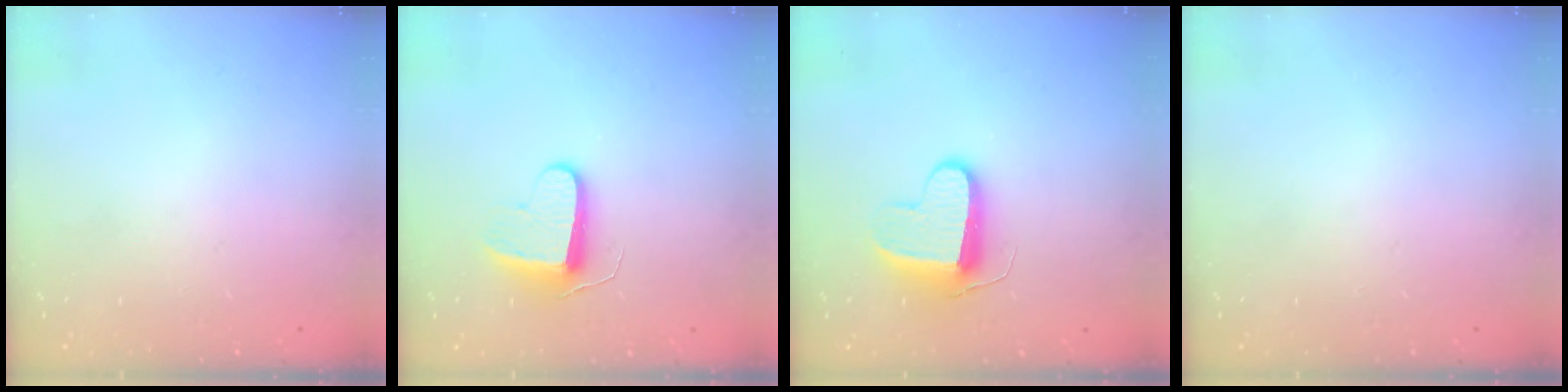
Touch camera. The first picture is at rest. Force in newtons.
{"total": 8.9, "press": 8.9, "slide": 0.1}
{"total": 10.4, "press": 10.4, "slide": 0.5}
{"total": 0.0}